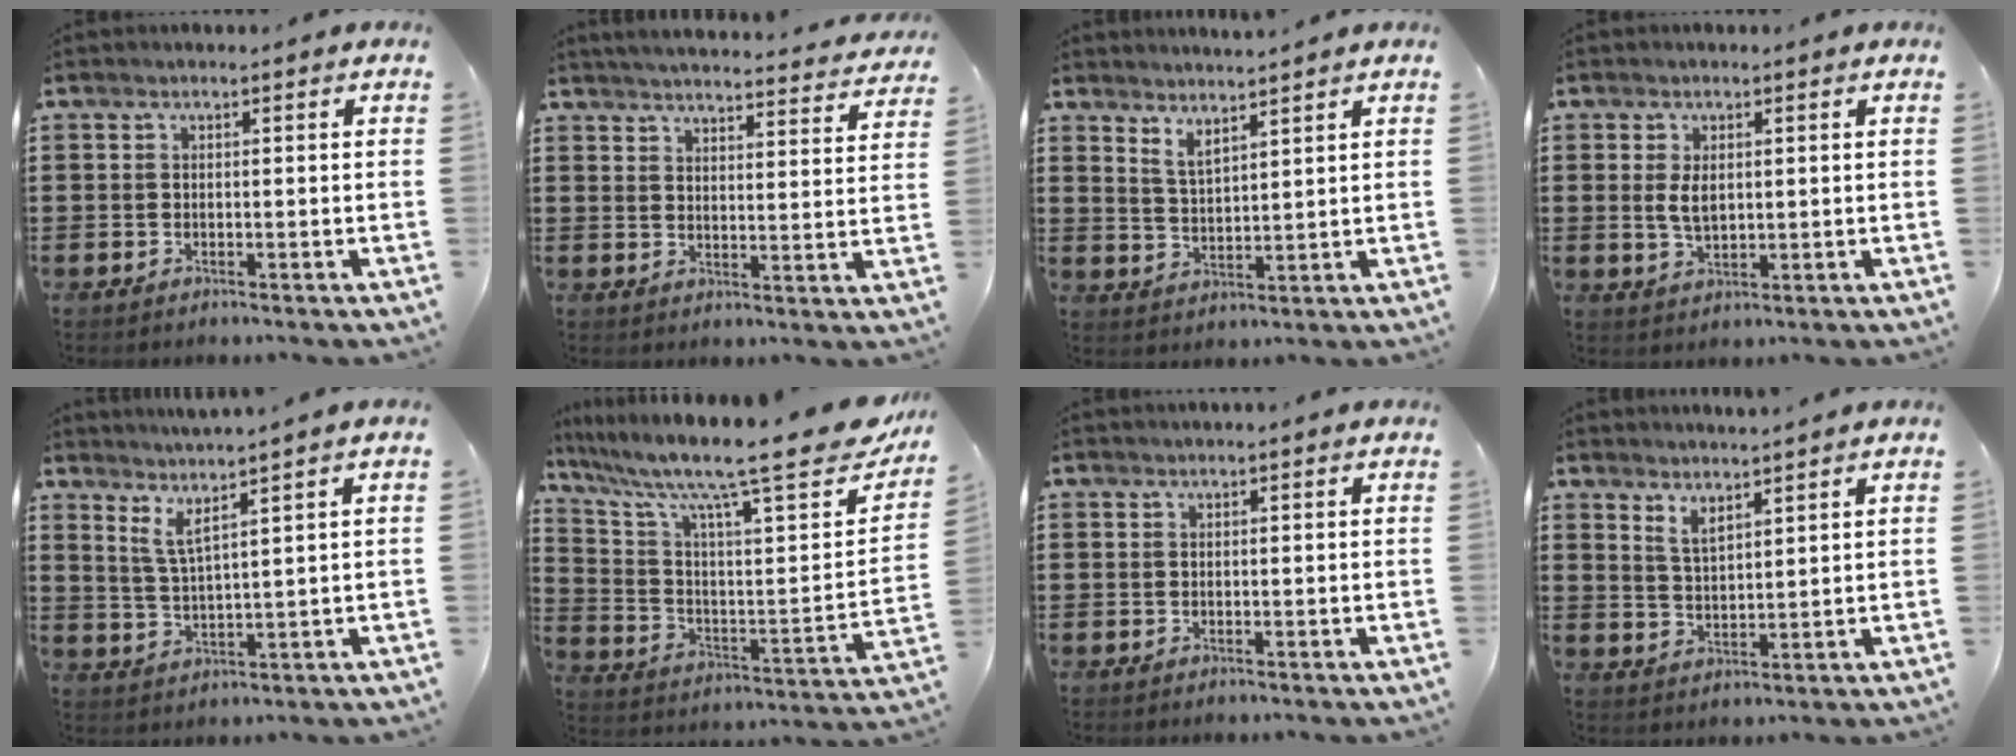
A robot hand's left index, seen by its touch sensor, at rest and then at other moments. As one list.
[{"total": 4.1, "force": [4.0, -0.4, 0.7], "torque": [-0.031, -0.029, 0.068]}, {"total": 3.3, "force": [3.1, 0.2, 1.2], "torque": [-0.031, -0.010, 0.056]}, {"total": 3.5, "force": [0.7, 1.8, 2.9], "torque": [-0.068, 0.002, 0.010]}, {"total": 3.9, "force": [2.8, -0.2, 2.7], "torque": [-0.063, -0.012, 0.045]}, {"total": 14.7, "force": [11.2, 1.7, 9.4], "torque": [-0.188, -0.075, 0.170]}, {"total": 0.5, "force": [0.4, -0.1, 0.3], "torque": [-0.005, -0.001, 0.008]}, {"total": 3.3, "force": [3.0, 0.5, 1.4], "torque": [-0.034, -0.007, 0.054]}]